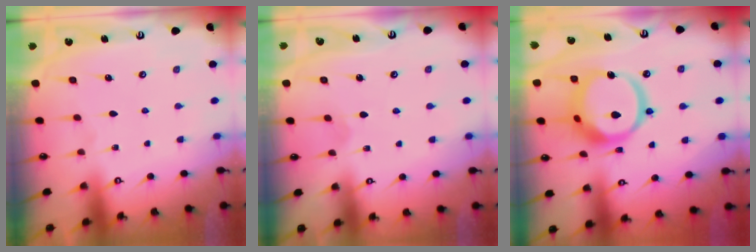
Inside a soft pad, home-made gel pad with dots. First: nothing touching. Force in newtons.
{"total": 1.5, "press": 1.4, "slide": 0.1}
{"total": 16.7, "press": 16.6, "slide": 2.1}